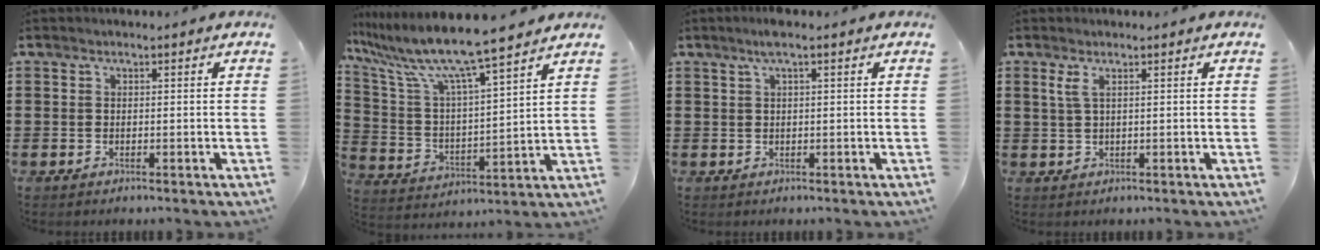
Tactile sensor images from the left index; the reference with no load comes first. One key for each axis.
{"total": 10.0, "fx": 8.6, "fy": -0.1, "fz": 4.9, "tx": -0.133, "ty": -0.055, "tz": 0.143}
{"total": 2.0, "fx": 0.9, "fy": 0.1, "fz": 1.8, "tx": -0.037, "ty": 0.002, "tz": 0.015}
{"total": 1.7, "fx": 0.6, "fy": 0.2, "fz": 1.6, "tx": -0.041, "ty": -0.003, "tz": 0.009}